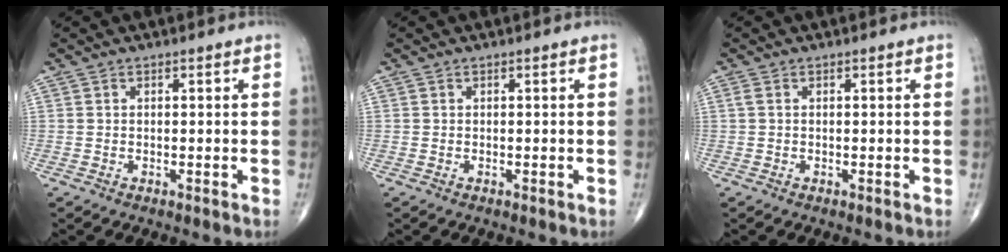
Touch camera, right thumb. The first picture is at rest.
{"total": 0.0}
{"total": 0.7, "force": [0.1, 0.3, 0.6], "torque": [-0.017, 0.003, 0.002]}